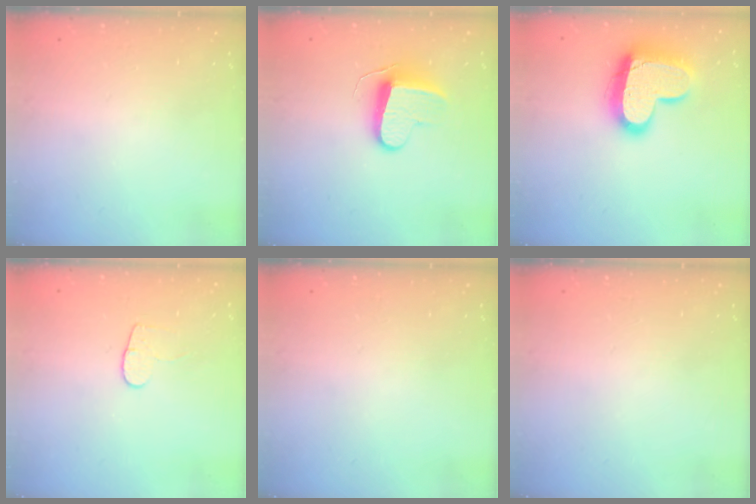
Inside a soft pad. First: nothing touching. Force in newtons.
{"total": 9.6, "press": 9.6, "slide": 0.2}
{"total": 18.2, "press": 18.2, "slide": 1.4}
{"total": 4.5, "press": 4.4, "slide": 0.5}
{"total": 0.0}
{"total": 0.0}